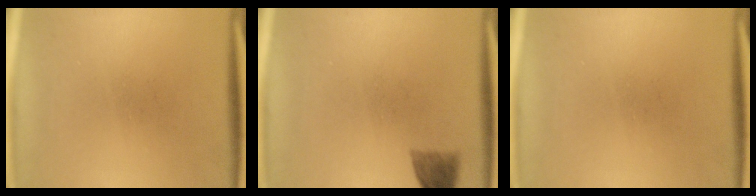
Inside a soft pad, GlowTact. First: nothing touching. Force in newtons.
{"total": 3.1}
{"total": 0.0}